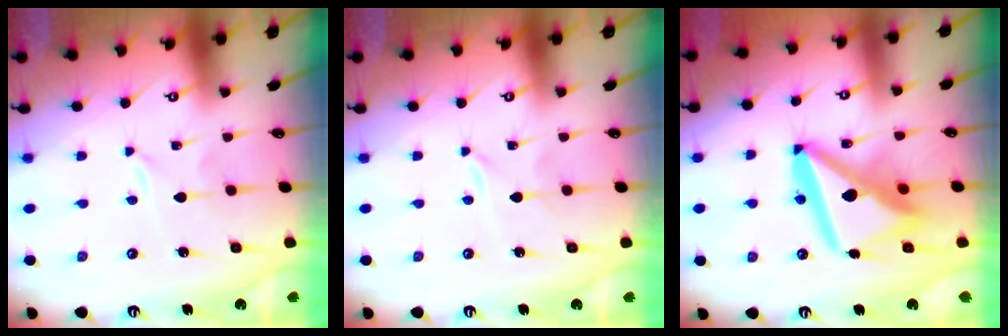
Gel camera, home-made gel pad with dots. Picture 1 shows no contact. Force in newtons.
{"total": 0.0}
{"total": 17.6, "press": 17.5, "slide": 2.2}